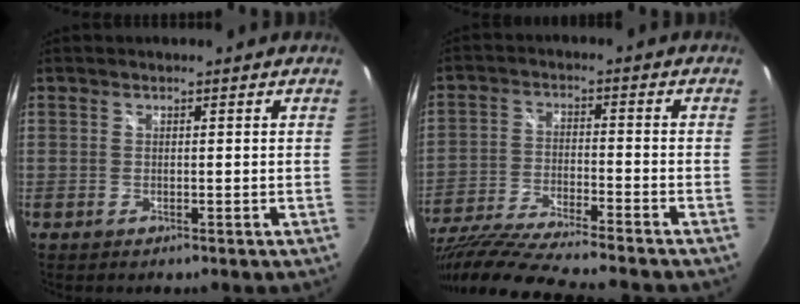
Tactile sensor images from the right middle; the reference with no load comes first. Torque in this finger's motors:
{"motor_torque": [1.06, -1.08, 0.44, 0.10]}